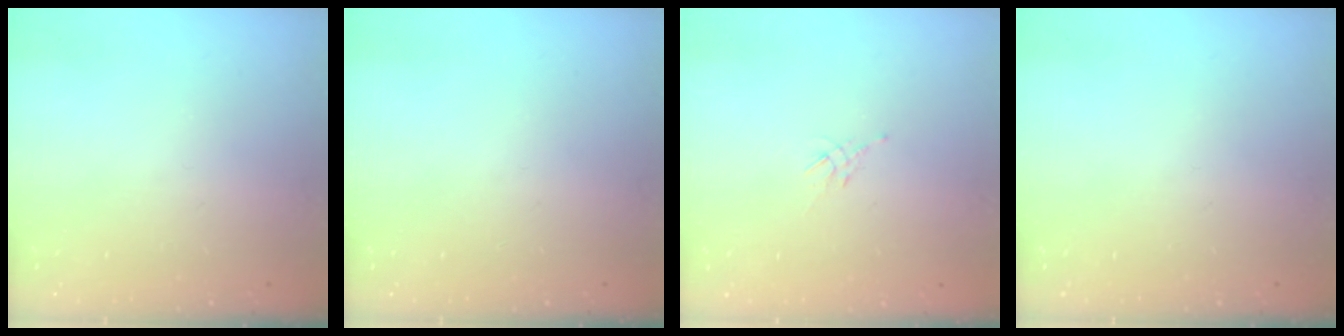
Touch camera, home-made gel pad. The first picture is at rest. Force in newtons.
{"total": 0.0}
{"total": 2.1, "press": 2.0, "slide": 0.5}
{"total": 0.0}